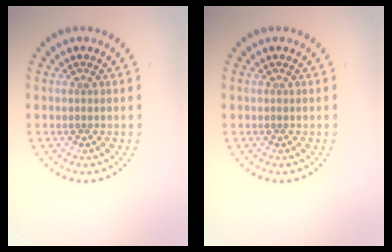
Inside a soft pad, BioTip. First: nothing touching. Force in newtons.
{"total": 0.0}